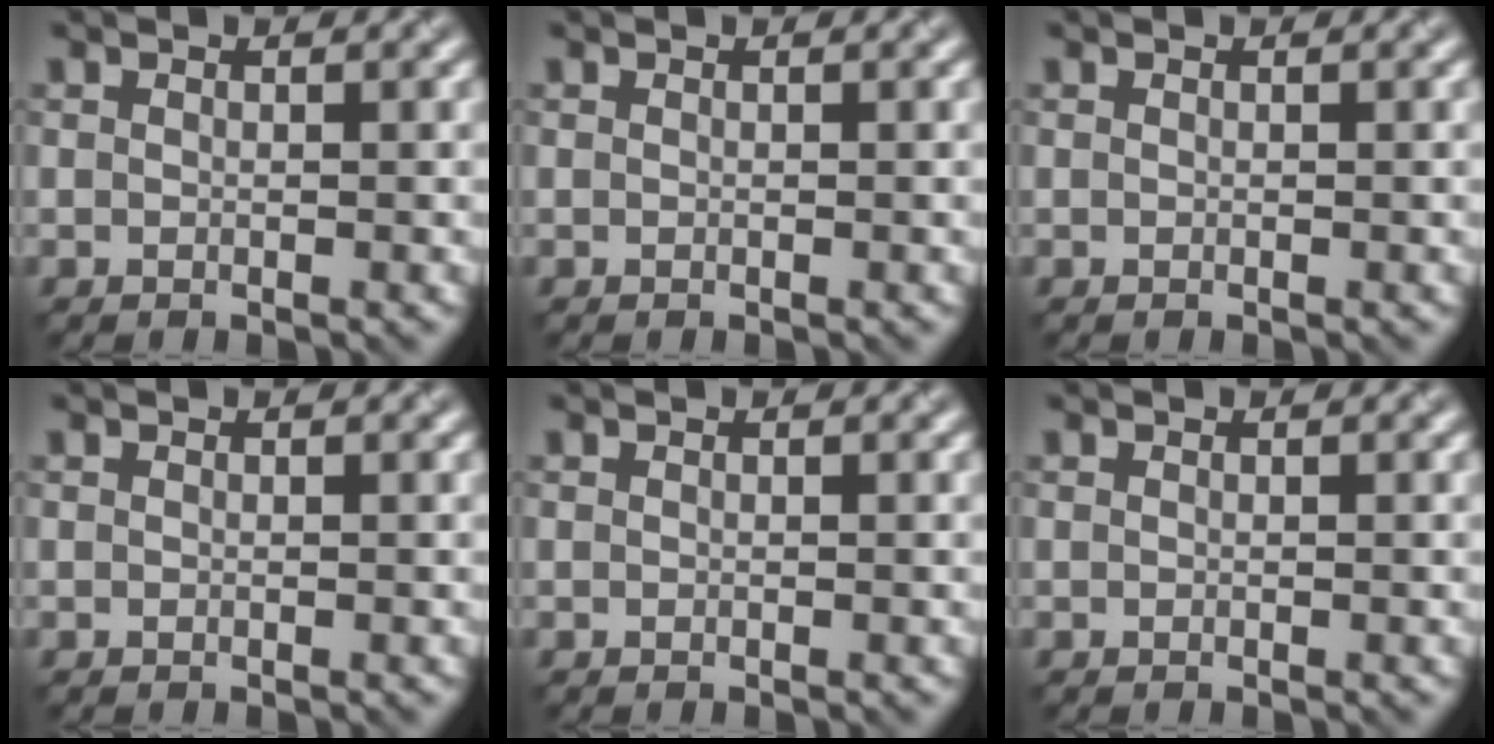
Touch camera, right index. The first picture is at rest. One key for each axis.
{"total": 0.0}
{"total": 0.0}
{"total": 0.0}
{"total": 0.0}
{"total": 0.0}